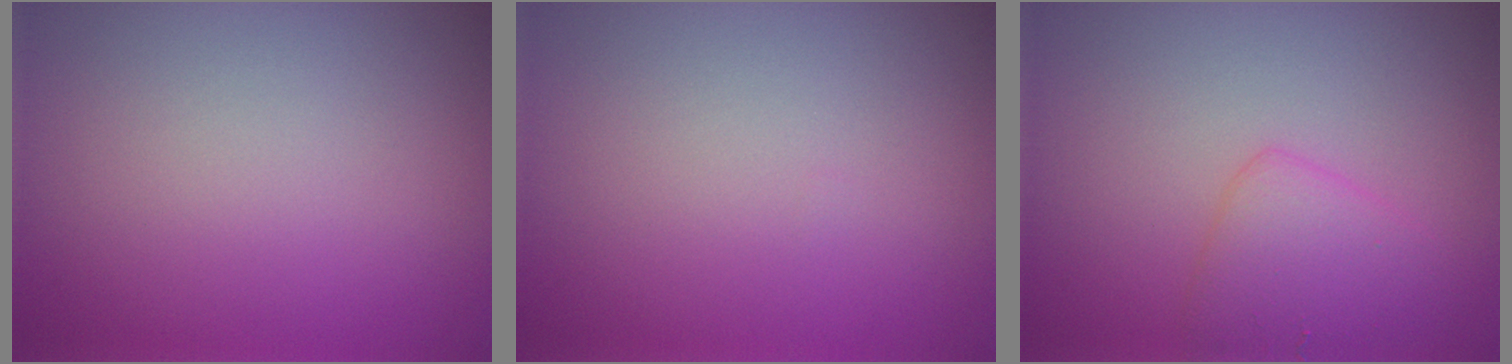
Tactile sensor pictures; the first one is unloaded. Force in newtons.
{"total": 0.0}
{"total": 2.9, "press": 2.9, "slide": 0.1}